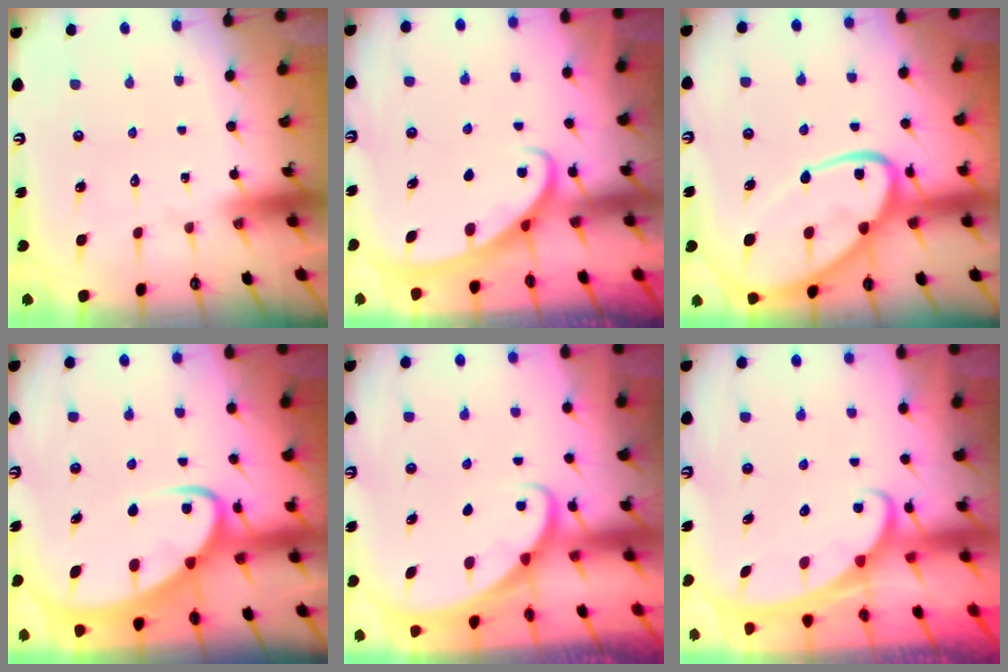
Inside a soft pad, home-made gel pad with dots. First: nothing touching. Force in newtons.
{"total": 2.6, "press": 2.6, "slide": 0.4}
{"total": 17.2, "press": 17.1, "slide": 1.4}
{"total": 6.5, "press": 6.4, "slide": 0.7}
{"total": 1.9, "press": 1.9, "slide": 0.1}
{"total": 2.1, "press": 2.1, "slide": 0.3}